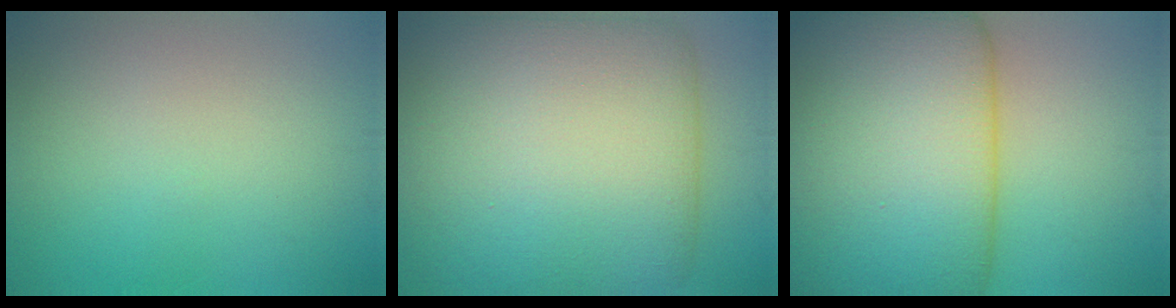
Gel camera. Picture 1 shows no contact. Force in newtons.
{"total": 15.4, "press": 15.3, "slide": 0.6}
{"total": 14.5, "press": 14.5, "slide": 0.4}